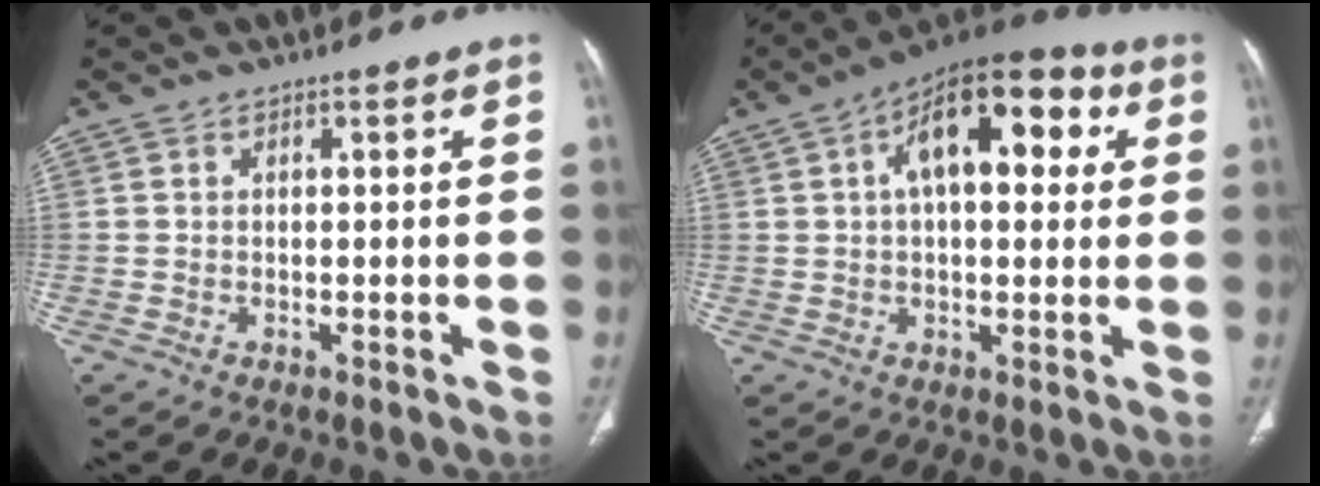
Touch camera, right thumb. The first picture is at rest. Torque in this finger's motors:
{"motor_torque": [0.89, 4.12, 1.14, -0.03, 0.13]}